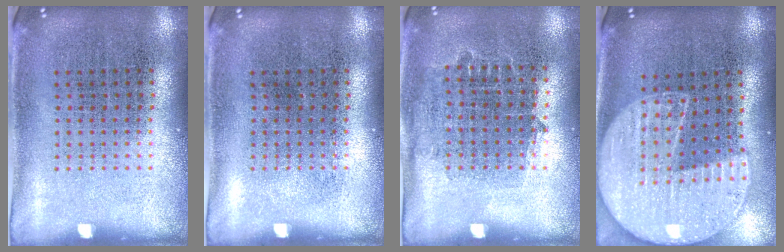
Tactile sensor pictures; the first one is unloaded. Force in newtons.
{"total": 0.0}
{"total": 0.8, "press": 0.8, "slide": 0.3}
{"total": 2.2, "press": 1.9, "slide": 1.0}